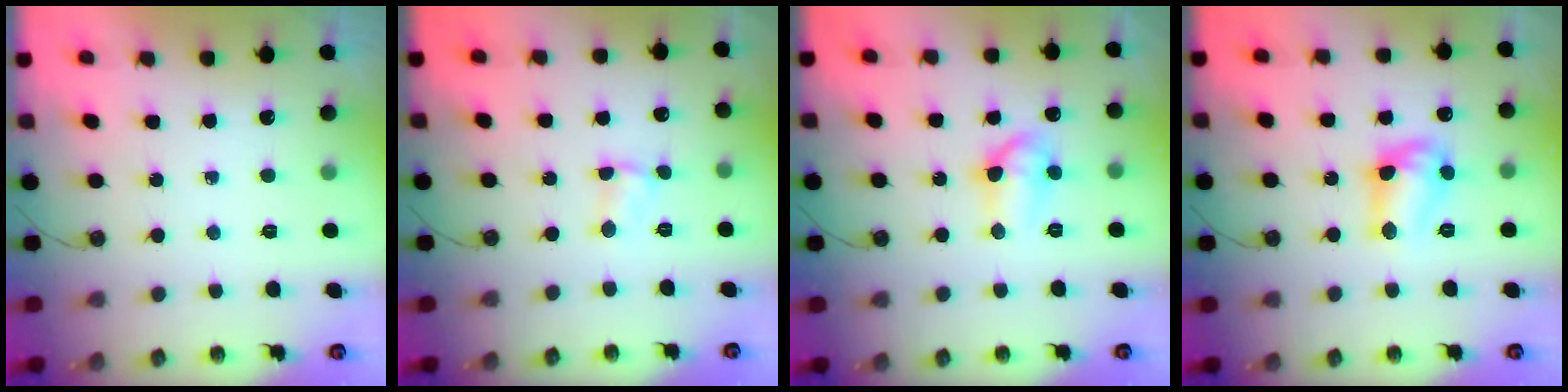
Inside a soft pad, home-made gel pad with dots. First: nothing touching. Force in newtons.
{"total": 2.3, "press": 2.3, "slide": 0.3}
{"total": 8.4, "press": 8.3, "slide": 0.9}
{"total": 11.3, "press": 11.3, "slide": 0.9}